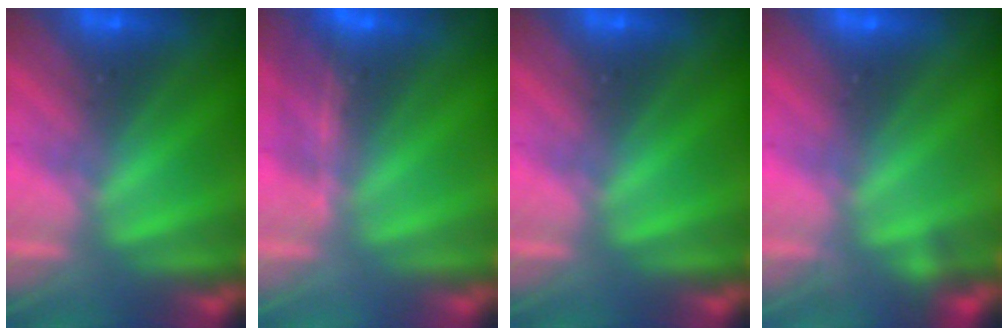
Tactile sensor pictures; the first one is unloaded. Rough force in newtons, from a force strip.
{"total": 1.3}
{"total": 0.0}
{"total": 2.1}